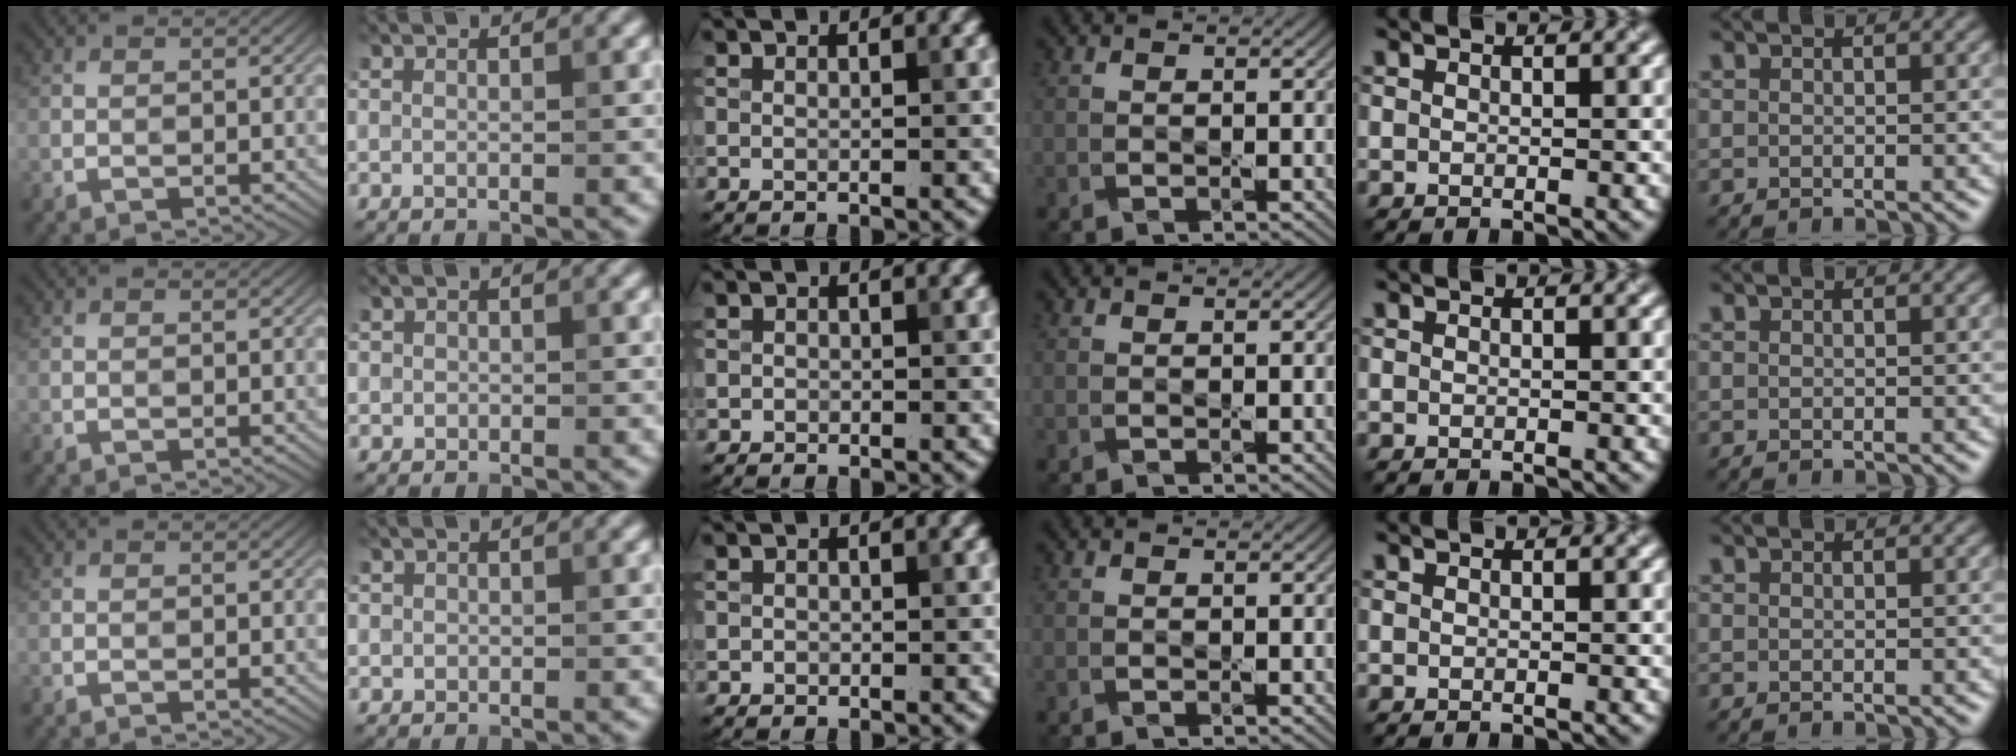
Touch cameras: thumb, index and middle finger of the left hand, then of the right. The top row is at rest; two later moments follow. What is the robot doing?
{"motion": "press", "object": "stapler"}